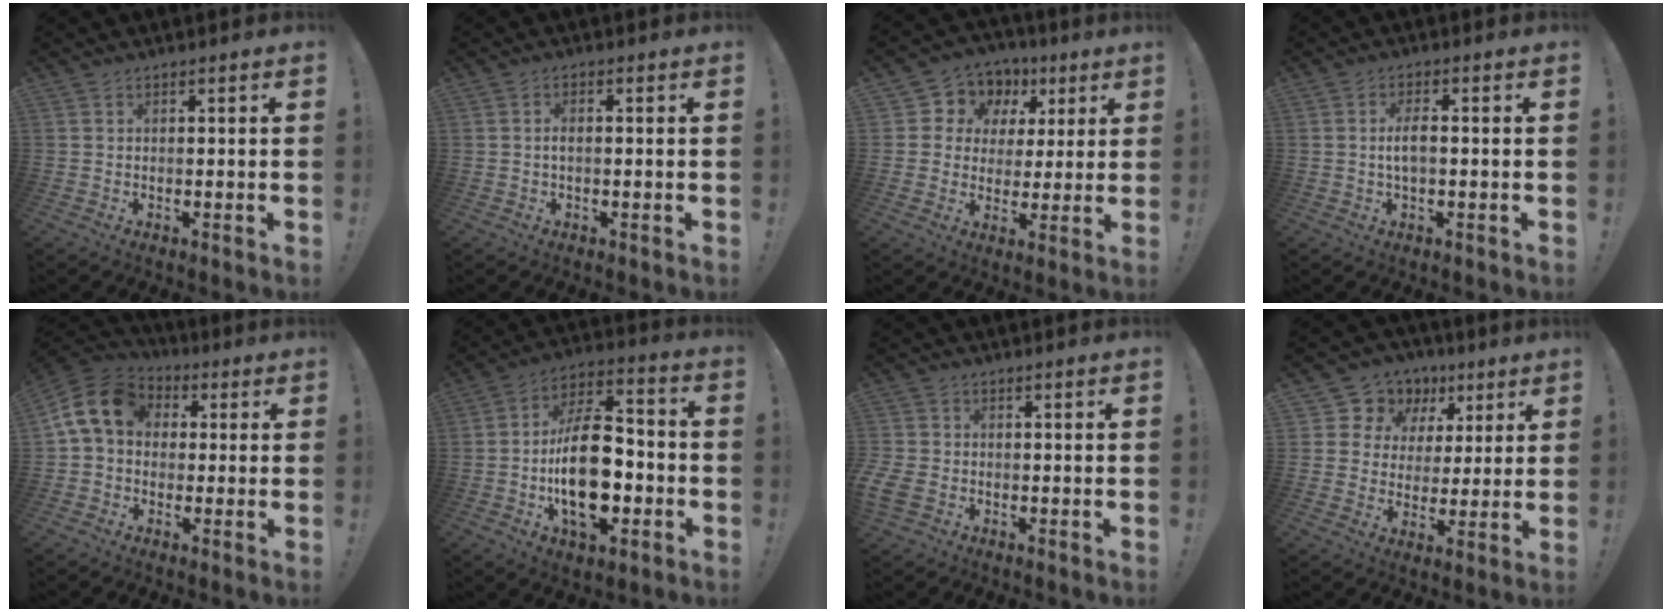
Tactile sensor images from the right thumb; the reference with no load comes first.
{"total": 2.1, "force": [-0.3, 0.8, 1.9], "torque": [-0.038, 0.007, -0.005]}
{"total": 8.8, "force": [2.6, 8.0, 2.4], "torque": [-0.036, -0.022, 0.054]}
{"total": 4.4, "force": [-0.4, 1.5, 4.1], "torque": [-0.092, 0.004, -0.011]}
{"total": 12.7, "force": [2.2, 9.6, 7.9], "torque": [-0.146, 0.015, 0.049]}
{"total": 22.2, "force": [-4.6, 12.3, 17.9], "torque": [-0.316, 0.022, -0.070]}
{"total": 4.6, "force": [-1.3, 3.7, 2.4], "torque": [-0.066, 0.001, -0.023]}
{"total": 10.0, "force": [4.4, 8.6, 2.5], "torque": [-0.046, -0.028, 0.092]}